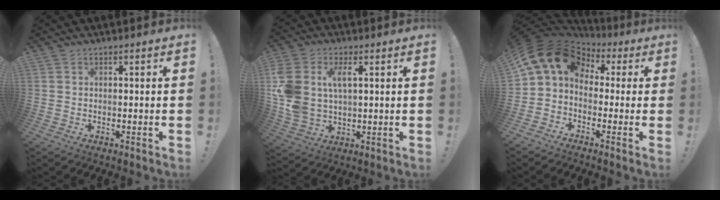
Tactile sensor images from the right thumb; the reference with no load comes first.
{"total": 11.1, "force": [3.6, 7.4, 7.5], "torque": [-0.163, -0.009, 0.069]}
{"total": 10.8, "force": [2.2, 8.2, 6.6], "torque": [-0.125, -0.004, 0.044]}